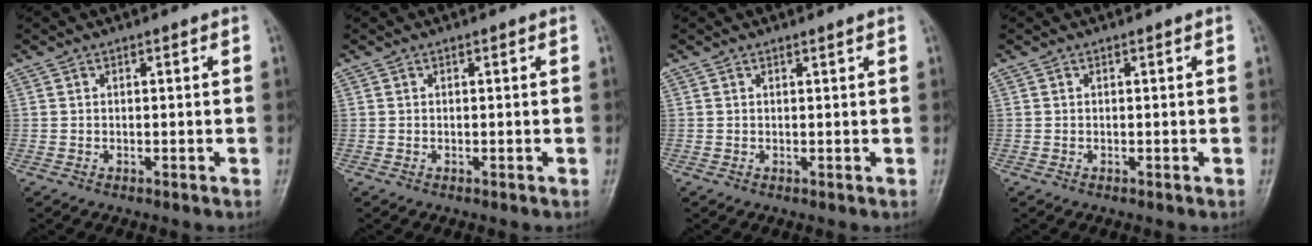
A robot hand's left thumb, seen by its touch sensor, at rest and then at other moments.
{"total": 0.0}
{"total": 0.6, "force": [0.5, -0.1, 0.3], "torque": [-0.011, -0.002, 0.011]}
{"total": 0.0}